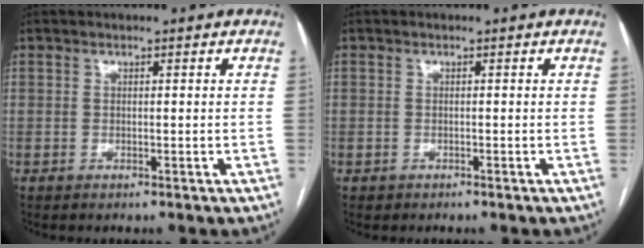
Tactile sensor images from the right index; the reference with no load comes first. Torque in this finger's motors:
{"motor_torque": [-0.43, -0.10, -0.73, -0.17]}